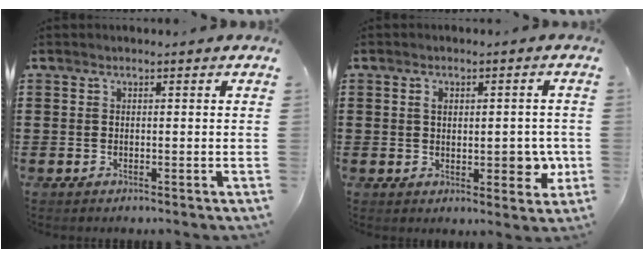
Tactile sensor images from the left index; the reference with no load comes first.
{"total": 5.3, "force": [0.0, 2.6, 4.6], "torque": [-0.062, -0.002, -0.006]}